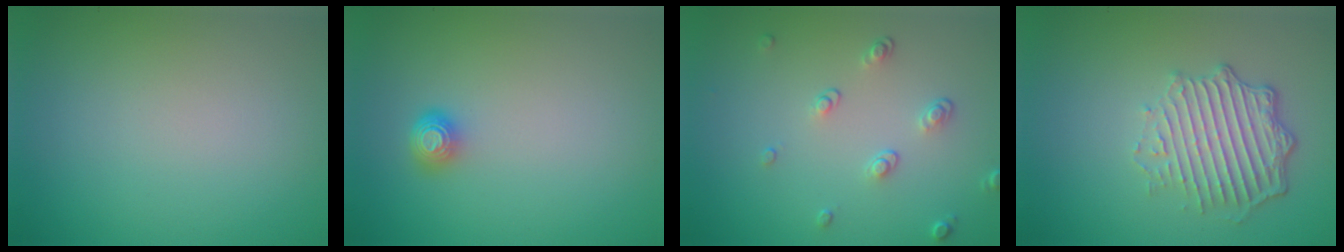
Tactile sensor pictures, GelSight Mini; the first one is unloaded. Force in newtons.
{"total": 1.6, "press": 1.3, "slide": 0.9}
{"total": 1.8, "press": 1.3, "slide": 1.2}
{"total": 4.9, "press": 3.7, "slide": 3.2}